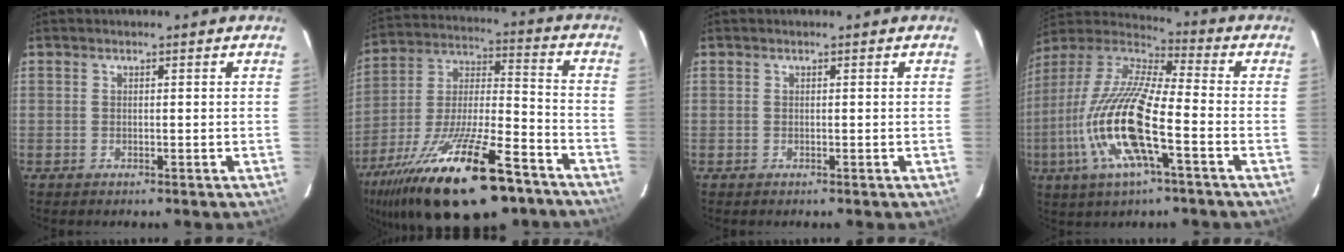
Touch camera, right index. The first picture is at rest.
{"total": 27.0, "force": [-17.6, 8.7, 18.5], "torque": [-0.346, -0.029, -0.279]}
{"total": 0.0}
{"total": 18.8, "force": [-6.1, 4.2, 17.3], "torque": [-0.350, -0.019, -0.126]}